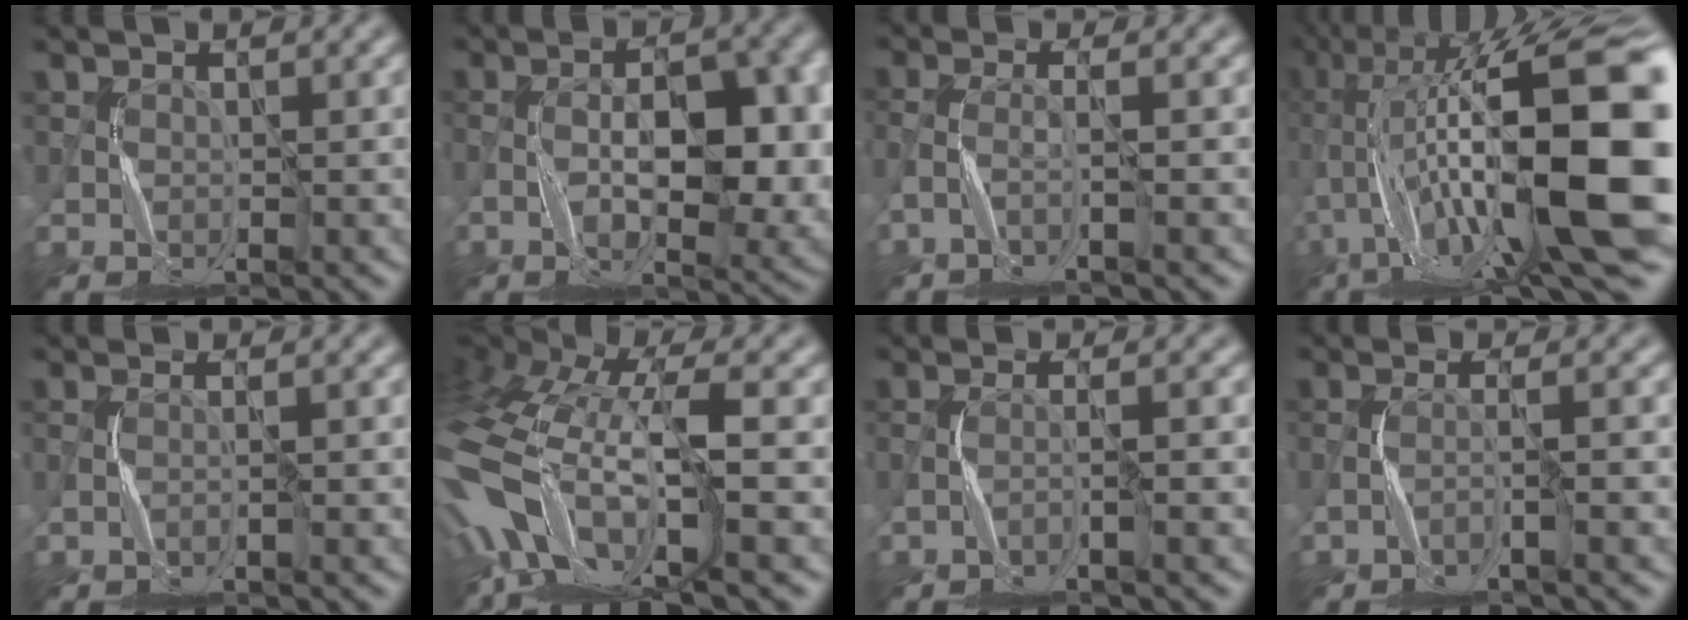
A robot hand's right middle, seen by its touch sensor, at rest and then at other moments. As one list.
[{"total": 8.8, "force": [-0.6, 3.7, 7.9], "torque": [-0.132, -0.002, -0.006]}, {"total": 2.5, "force": [-1.4, 0.3, 2.0], "torque": [-0.047, 0.002, -0.041]}, {"total": 19.3, "force": [-1.3, 5.1, 18.5], "torque": [-0.320, 0.034, -0.019]}, {"total": 1.2, "force": [-0.6, 0.0, 1.0], "torque": [-0.022, 0.004, -0.017]}, {"total": 14.2, "force": [-4.7, 5.9, 12.0], "torque": [-0.278, -0.002, -0.076]}, {"total": 2.2, "force": [-1.2, 0.1, 1.8], "torque": [-0.028, 0.006, -0.035]}, {"total": 2.5, "force": [-1.4, 0.1, 2.1], "torque": [-0.035, 0.007, -0.042]}]